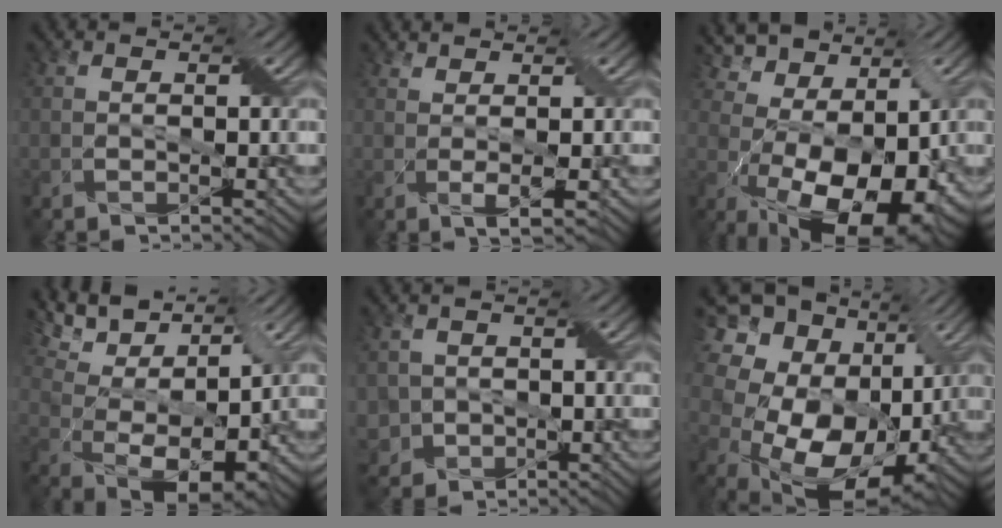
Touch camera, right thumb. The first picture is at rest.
{"total": 2.3, "force": [1.0, 0.1, 2.0], "torque": [-0.043, 0.001, 0.021]}
{"total": 15.5, "force": [2.5, 9.5, 11.9], "torque": [-0.215, -0.006, 0.077]}
{"total": 13.5, "force": [7.9, 6.5, 8.8], "torque": [-0.207, 0.036, 0.134]}
{"total": 4.1, "force": [-0.9, 3.9, 0.9], "torque": [-0.027, -0.003, -0.025]}
{"total": 18.5, "force": [1.4, 14.3, 11.6], "torque": [-0.239, -0.022, 0.056]}